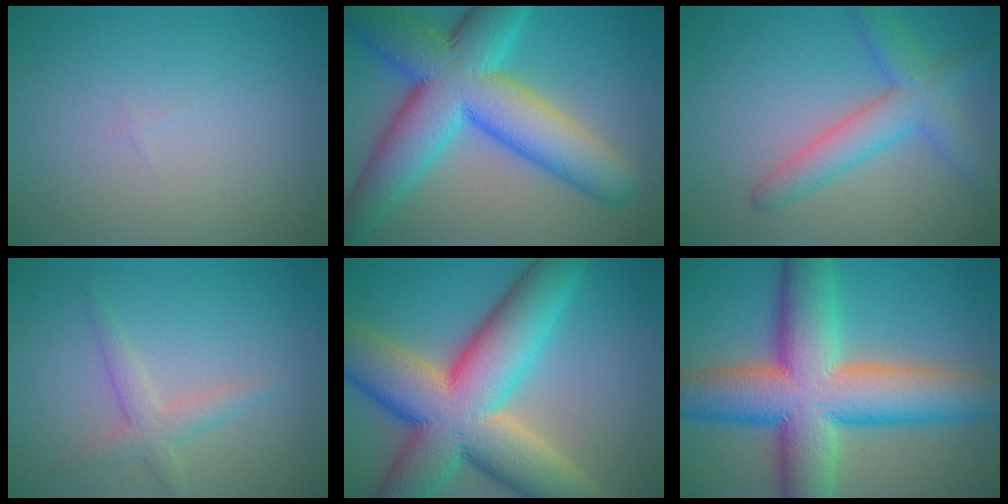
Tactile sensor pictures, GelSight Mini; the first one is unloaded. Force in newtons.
{"total": 12.7, "press": 12.7, "slide": 0.4}
{"total": 4.5, "press": 4.5, "slide": 0.2}
{"total": 2.2, "press": 2.2, "slide": 0.1}
{"total": 15.7, "press": 15.7, "slide": 0.9}
{"total": 14.2, "press": 14.2, "slide": 0.8}